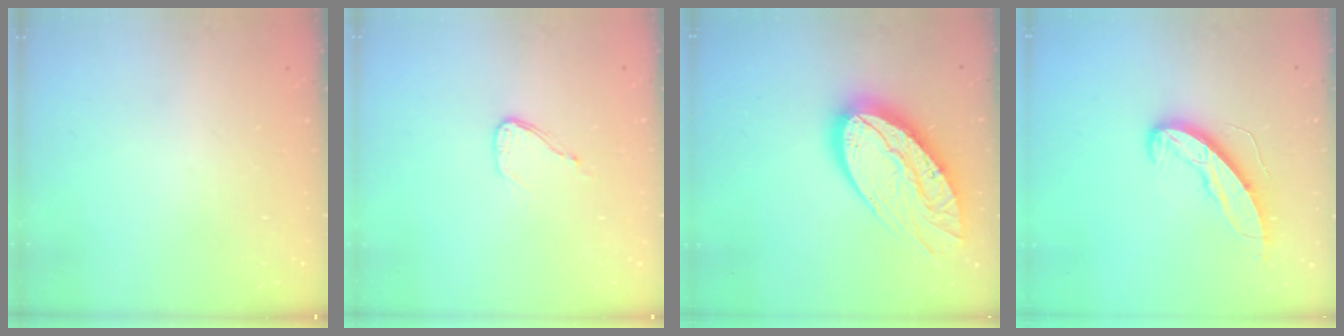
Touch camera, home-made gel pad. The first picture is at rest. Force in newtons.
{"total": 6.6, "press": 6.5, "slide": 0.7}
{"total": 22.4, "press": 22.3, "slide": 1.7}
{"total": 10.0, "press": 10.0, "slide": 0.7}